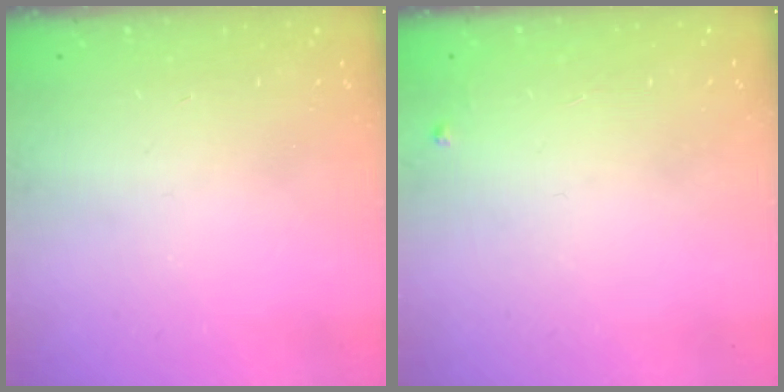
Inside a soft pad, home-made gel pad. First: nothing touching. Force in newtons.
{"total": 3.1, "press": 3.1, "slide": 0.5}